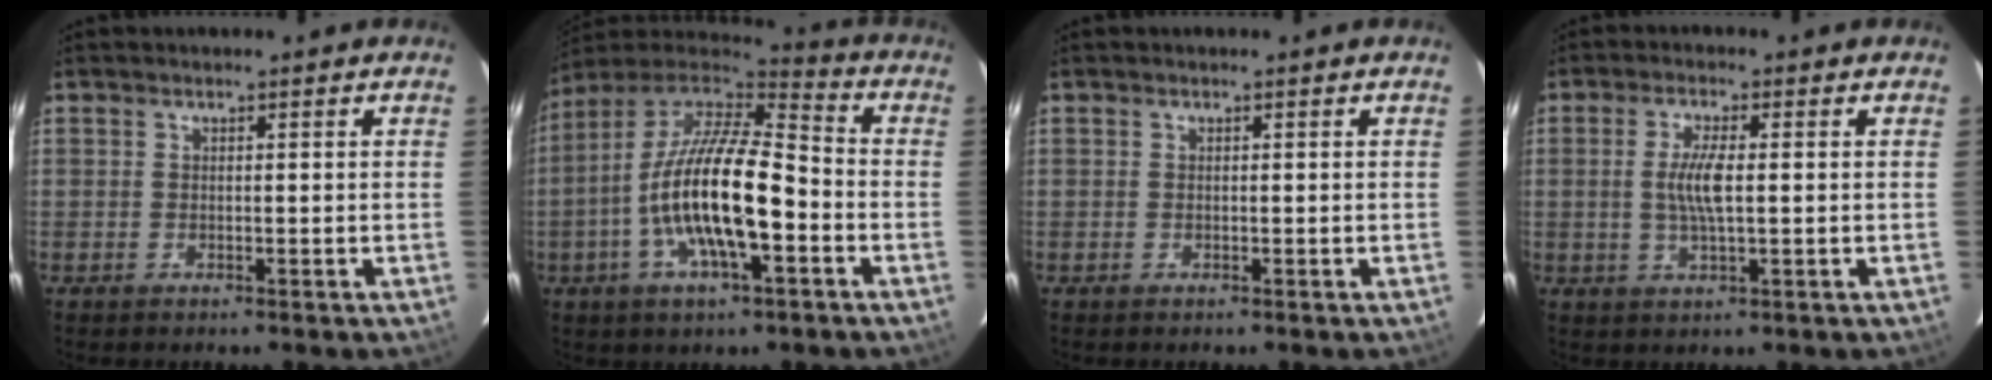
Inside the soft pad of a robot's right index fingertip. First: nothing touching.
{"total": 19.8, "force": [-5.2, 6.4, 18.0], "torque": [-0.340, -0.012, -0.101]}
{"total": 0.0}
{"total": 5.3, "force": [0.1, 1.1, 5.2], "torque": [-0.098, -0.001, 0.003]}